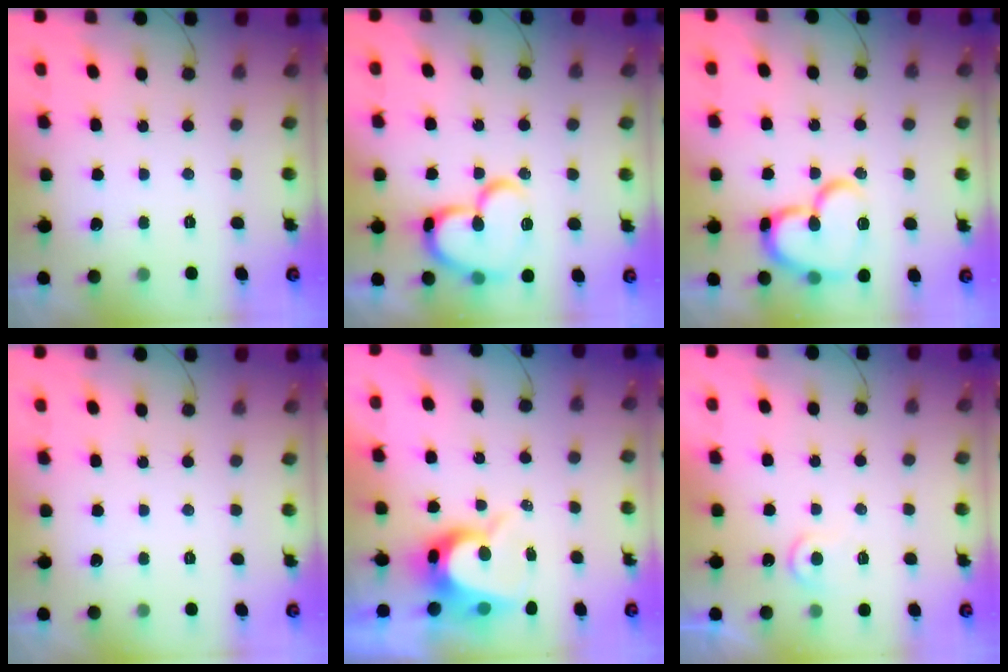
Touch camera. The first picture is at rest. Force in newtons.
{"total": 18.2, "press": 18.1, "slide": 2.0}
{"total": 16.3, "press": 16.3, "slide": 1.6}
{"total": 0.0}
{"total": 8.9, "press": 8.9, "slide": 0.7}
{"total": 5.0, "press": 5.0, "slide": 0.5}